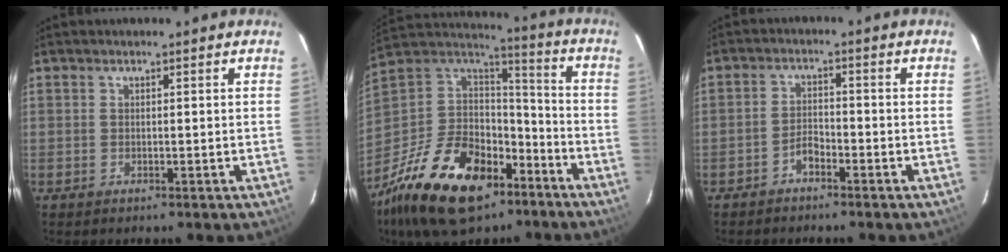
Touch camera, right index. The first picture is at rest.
{"total": 26.2, "force": [-15.2, 15.1, 15.1], "torque": [-0.319, 0.005, -0.243]}
{"total": 2.8, "force": [-2.2, 1.2, 1.2], "torque": [-0.030, 0.009, -0.041]}